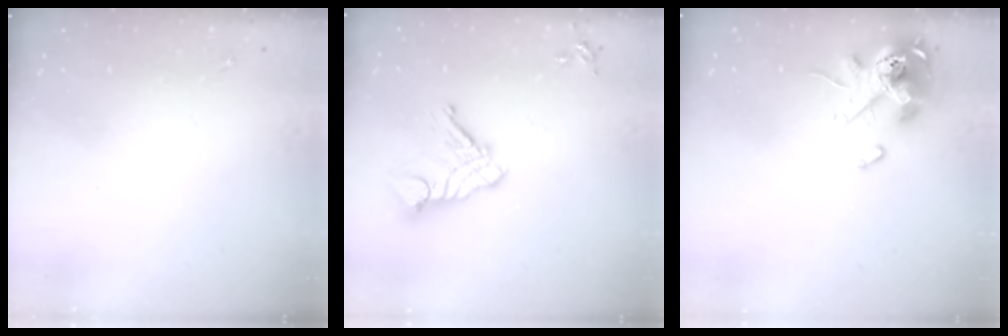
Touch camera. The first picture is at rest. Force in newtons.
{"total": 12.0, "press": 11.9, "slide": 1.1}
{"total": 14.0, "press": 13.9, "slide": 1.5}